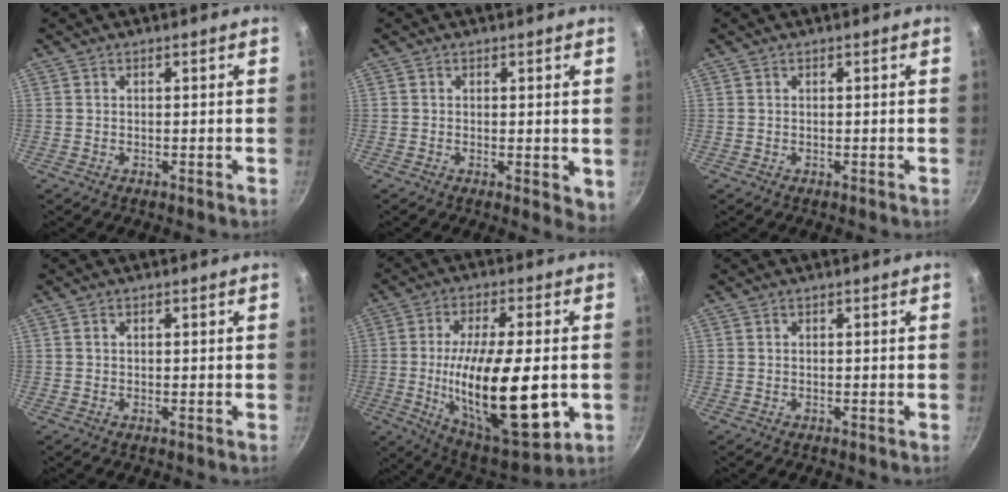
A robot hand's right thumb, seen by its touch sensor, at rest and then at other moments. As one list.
[{"total": 3.9, "force": [0.0, 1.8, 3.5], "torque": [-0.042, -0.011, 0.001]}, {"total": 0.0}, {"total": 0.7, "force": [0.2, 0.4, 0.5], "torque": [-0.007, 0.002, 0.003]}, {"total": 23.3, "force": [-3.1, 8.5, 21.5], "torque": [-0.350, -0.003, -0.044]}, {"total": 0.0}]